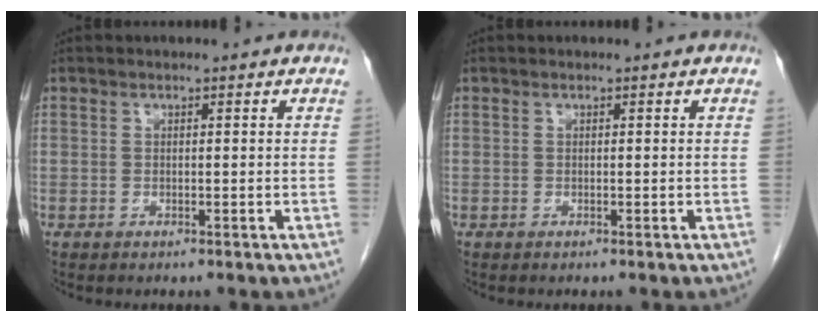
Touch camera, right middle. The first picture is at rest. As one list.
[{"total": 0.0}]